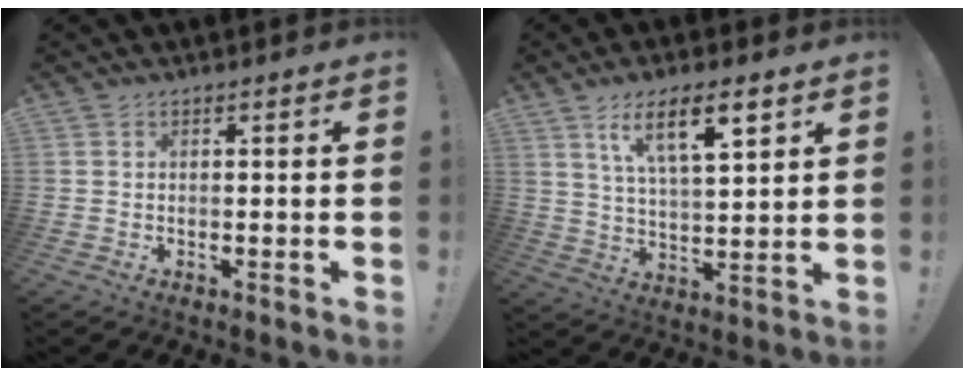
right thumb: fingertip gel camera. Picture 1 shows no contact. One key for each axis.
{"total": 12.5, "fx": 6.6, "fy": 3.6, "fz": 10.0, "tx": -0.161, "ty": -0.025, "tz": 0.109}